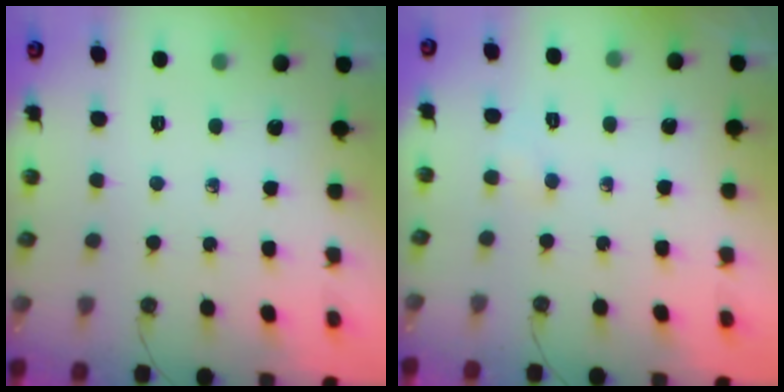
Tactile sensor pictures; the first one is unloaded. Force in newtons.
{"total": 14.4, "press": 3.2, "slide": 14.0}